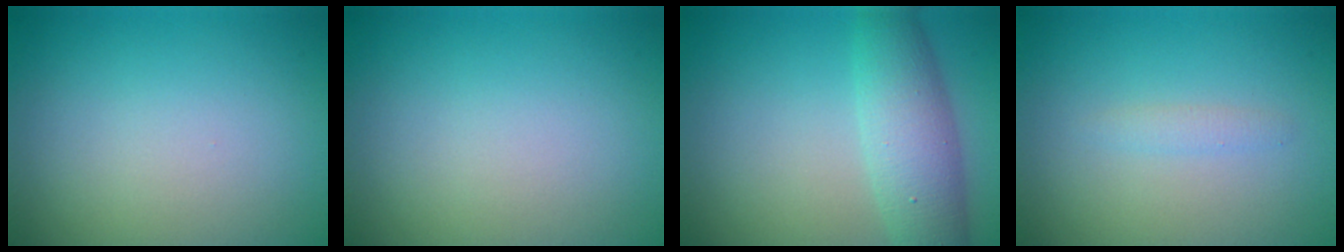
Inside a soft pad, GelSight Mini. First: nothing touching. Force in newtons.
{"total": 0.0}
{"total": 5.3, "press": 5.3, "slide": 0.1}
{"total": 0.9, "press": 0.9, "slide": 0.0}